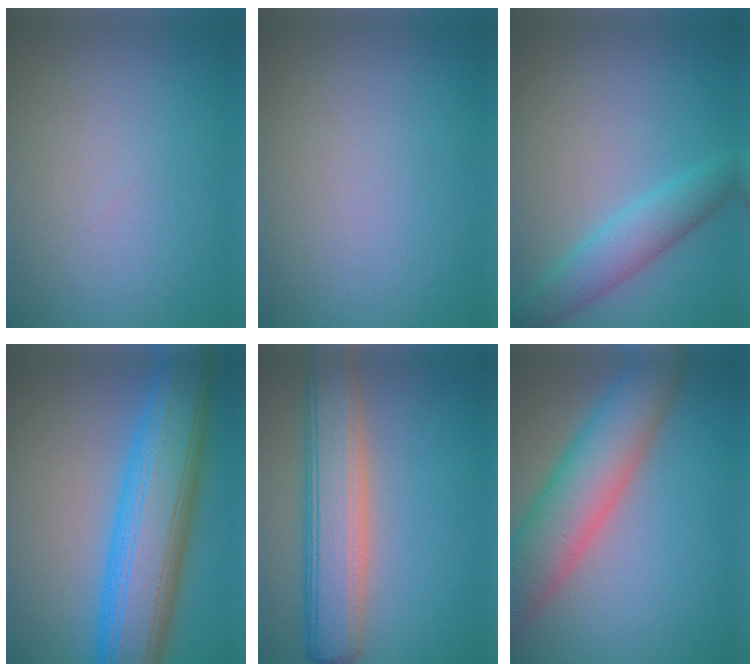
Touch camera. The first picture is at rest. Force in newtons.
{"total": 0.0}
{"total": 3.7, "press": 3.7, "slide": 0.2}
{"total": 11.1, "press": 11.1, "slide": 0.1}
{"total": 7.4, "press": 7.3, "slide": 0.5}
{"total": 8.7, "press": 8.6, "slide": 0.5}